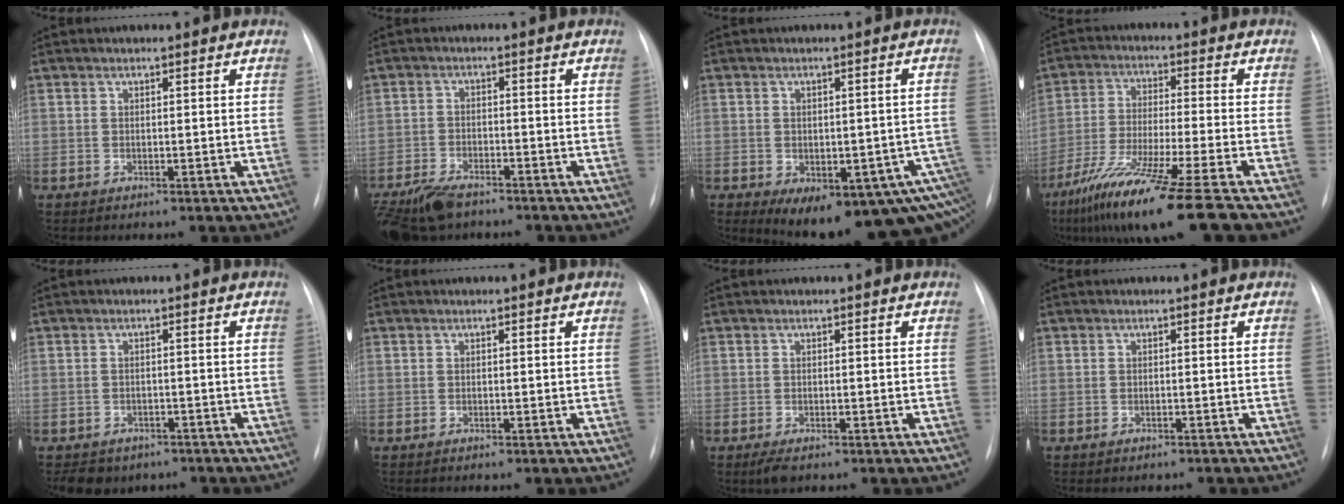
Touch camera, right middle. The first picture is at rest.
{"total": 8.5, "force": [-6.7, 3.2, 4.0], "torque": [-0.075, -0.015, -0.117]}
{"total": 17.9, "force": [-9.6, 7.7, 13.1], "torque": [-0.113, 0.009, -0.100]}
{"total": 15.5, "force": [-11.0, -1.3, 10.8], "torque": [-0.206, -0.055, -0.189]}
{"total": 6.2, "force": [-4.8, 3.8, 1.1], "torque": [-0.010, 0.009, -0.060]}
{"total": 0.9, "force": [-0.7, 0.1, 0.4], "torque": [-0.006, -0.003, -0.008]}
{"total": 2.3, "force": [-1.5, 0.9, 1.5], "torque": [-0.031, -0.005, -0.020]}
{"total": 2.6, "force": [-2.3, 1.0, 0.7], "torque": [-0.011, -0.003, -0.024]}